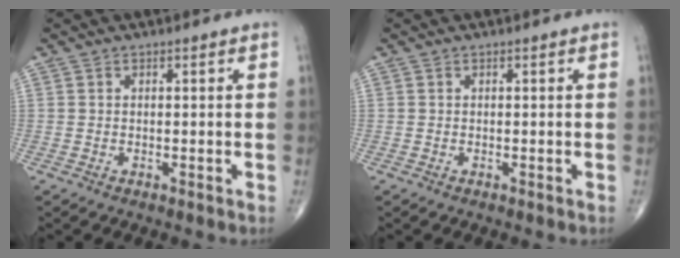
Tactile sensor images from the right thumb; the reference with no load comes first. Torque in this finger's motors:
{"motor_torque": [-0.14, 0.14, 0.07, 0.17, 0.02]}